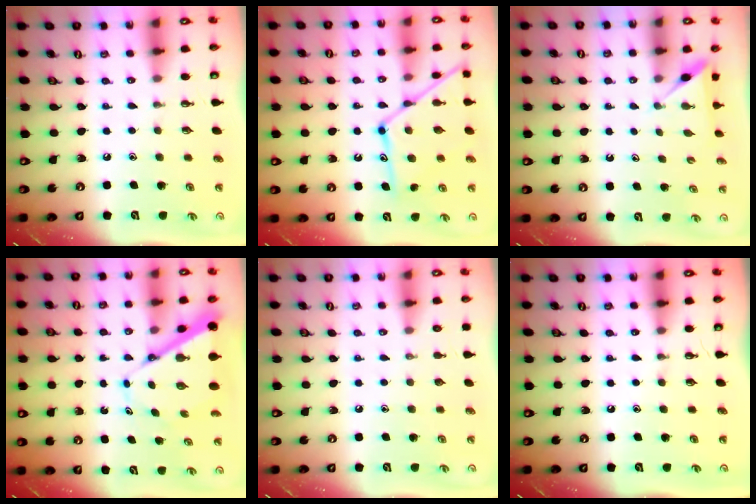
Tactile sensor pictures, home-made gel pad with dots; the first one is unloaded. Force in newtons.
{"total": 15.7, "press": 15.6, "slide": 1.4}
{"total": 2.5, "press": 2.5, "slide": 0.2}
{"total": 8.2, "press": 8.1, "slide": 0.8}
{"total": 0.0}
{"total": 0.0}